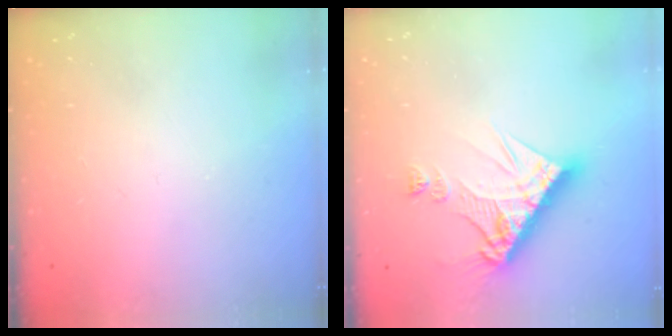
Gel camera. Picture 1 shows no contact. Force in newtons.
{"total": 13.9, "press": 13.9, "slide": 1.4}